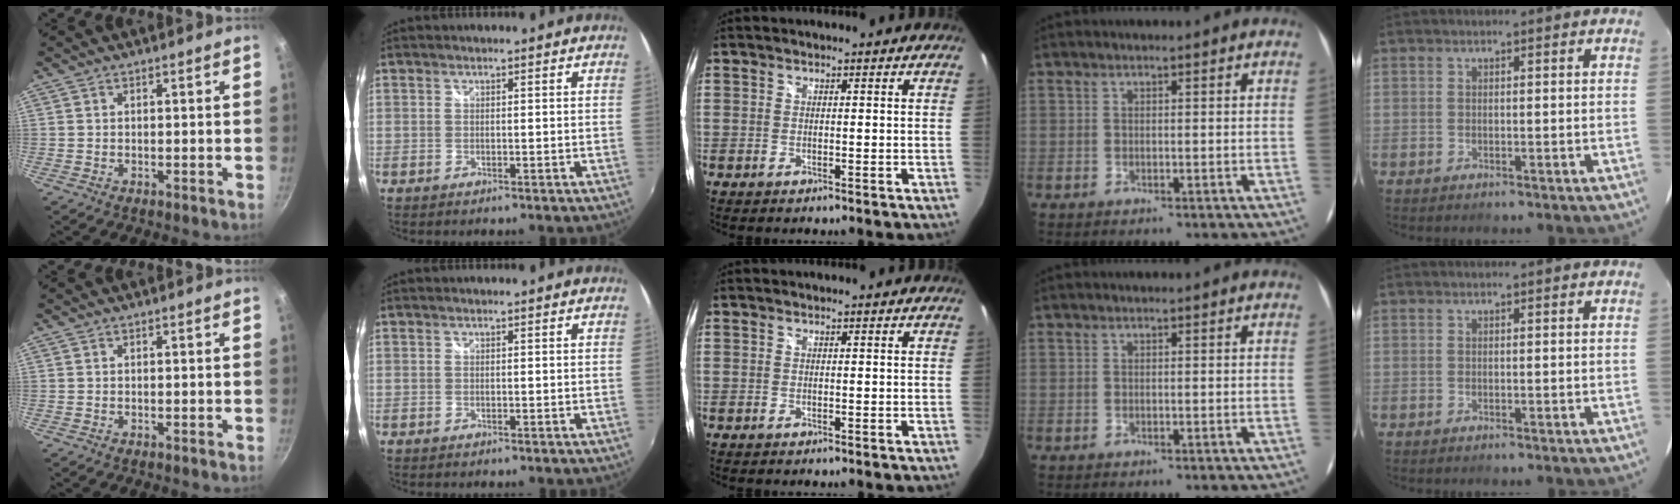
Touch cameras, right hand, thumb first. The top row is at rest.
{}